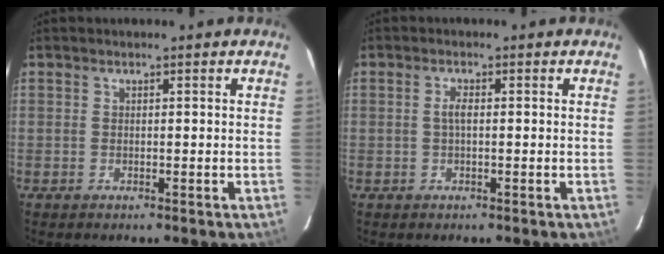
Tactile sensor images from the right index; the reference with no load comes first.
{"total": 1.6, "force": [0.0, 0.5, 1.5], "torque": [-0.030, 0.003, -0.003]}